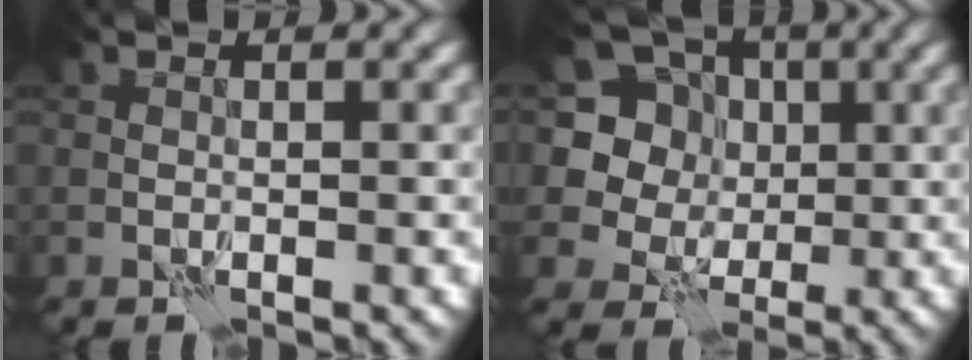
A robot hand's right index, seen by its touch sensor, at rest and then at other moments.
{"total": 8.2, "force": [2.6, 7.1, 3.4], "torque": [-0.067, 0.016, 0.017]}